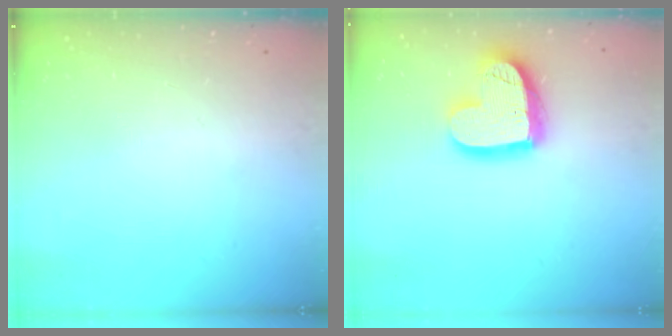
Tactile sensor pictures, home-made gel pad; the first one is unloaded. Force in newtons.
{"total": 17.8, "press": 17.8, "slide": 1.4}